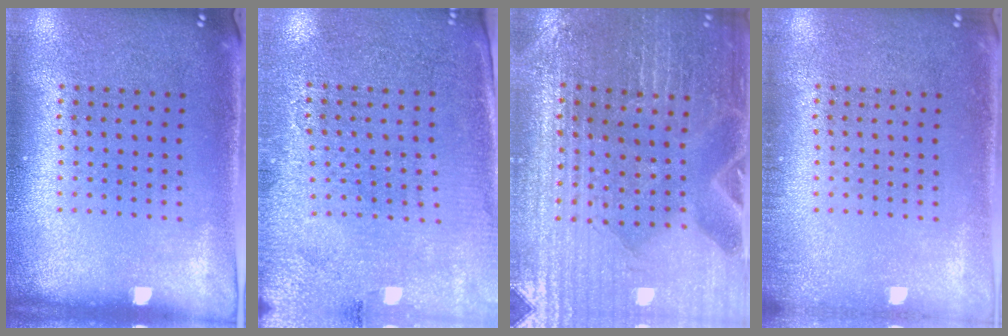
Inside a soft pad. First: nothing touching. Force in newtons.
{"total": 3.0, "press": 2.9, "slide": 0.8}
{"total": 2.5, "press": 2.4, "slide": 0.4}
{"total": 0.8, "press": 0.8, "slide": 0.0}